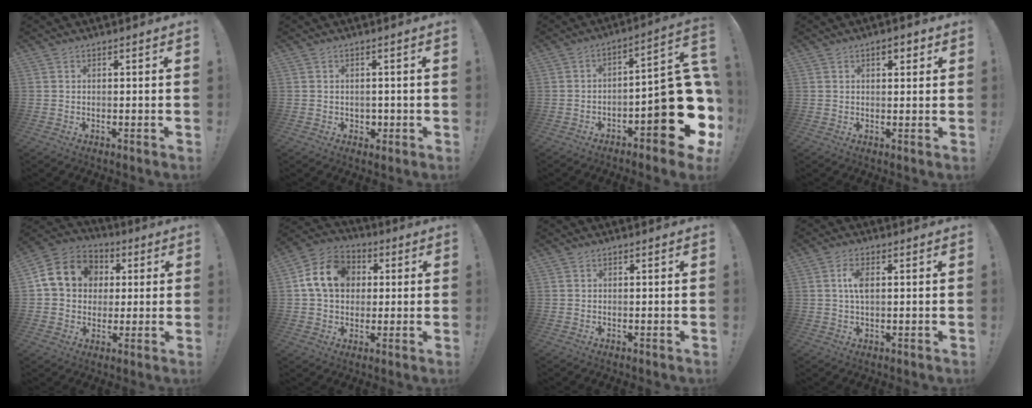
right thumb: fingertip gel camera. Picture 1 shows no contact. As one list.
[{"total": 2.4, "force": [0.5, 2.3, 0.6], "torque": [0.002, -0.007, 0.007]}, {"total": 18.9, "force": [-5.5, 6.4, 17.0], "torque": [-0.207, 0.023, -0.077]}, {"total": 3.2, "force": [1.6, 1.5, 2.3], "torque": [-0.026, -0.004, 0.022]}, {"total": 14.1, "force": [3.4, 12.1, 6.5], "torque": [-0.100, 0.008, 0.075]}, {"total": 14.5, "force": [3.2, 11.6, 8.1], "torque": [-0.133, 0.010, 0.069]}, {"total": 0.0}, {"total": 4.6, "force": [0.8, 2.1, 4.0], "torque": [-0.073, -0.001, 0.008]}]